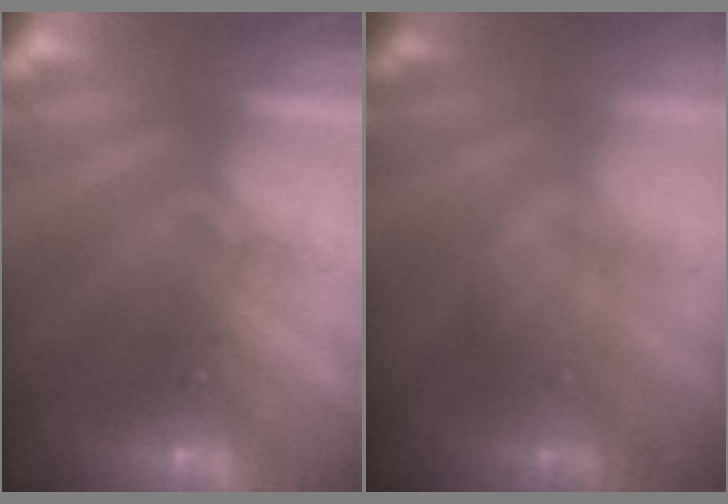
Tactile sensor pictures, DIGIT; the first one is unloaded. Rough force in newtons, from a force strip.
{"total": 2.1}